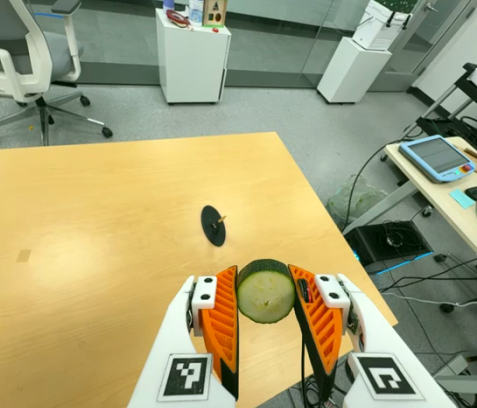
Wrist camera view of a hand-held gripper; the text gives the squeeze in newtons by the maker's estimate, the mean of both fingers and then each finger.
{"total": 8.5, "left": 8.0, "right": 8.9}